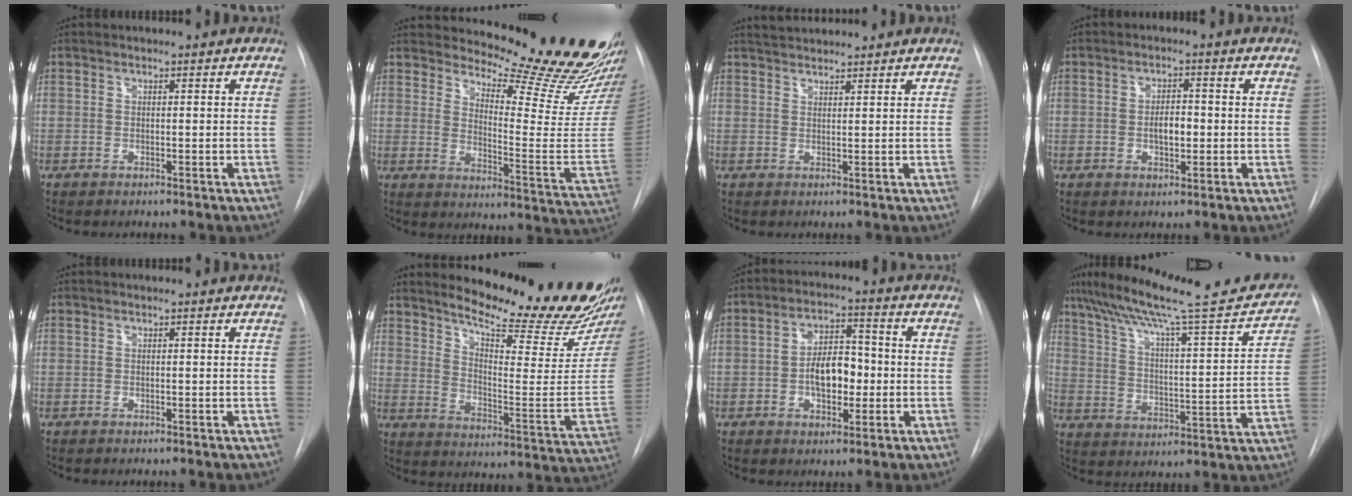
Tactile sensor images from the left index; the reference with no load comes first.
{"total": 21.9, "force": [20.4, 2.2, 7.7], "torque": [-0.102, -0.141, 0.239]}
{"total": 3.8, "force": [3.6, 0.5, 1.1], "torque": [-0.020, 0.031, 0.061]}
{"total": 3.7, "force": [-0.8, 1.8, 3.1], "torque": [-0.049, -0.001, -0.013]}
{"total": 0.0}
{"total": 21.9, "force": [19.5, 2.0, 9.9], "torque": [-0.149, -0.114, 0.249]}
{"total": 7.6, "force": [-1.6, 4.2, 6.2], "torque": [-0.109, 0.014, -0.027]}
{"total": 22.7, "force": [20.0, 1.9, 10.7], "torque": [-0.176, -0.023, 0.279]}